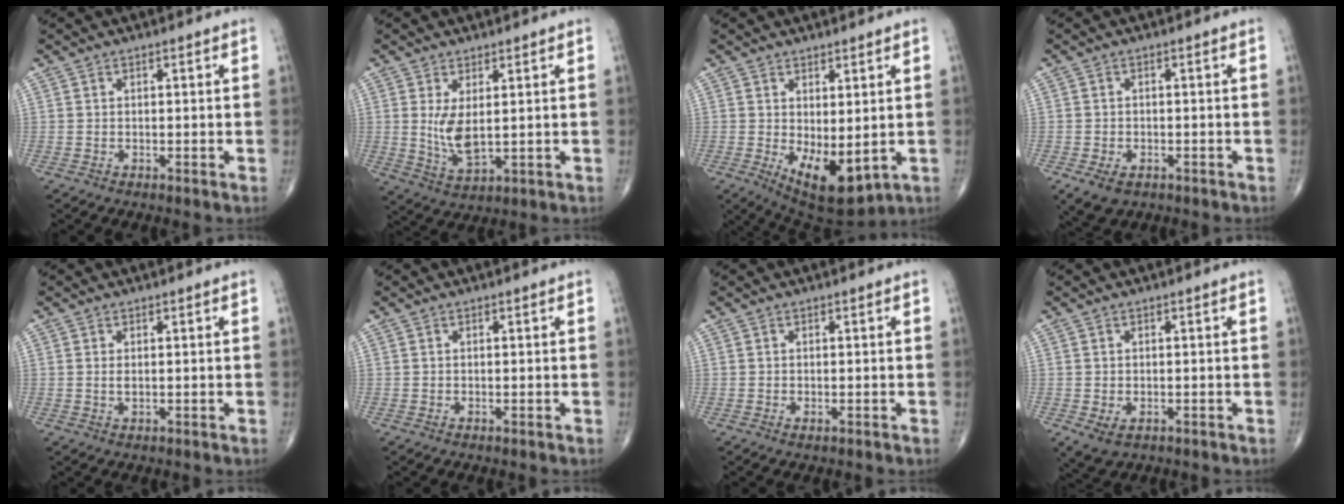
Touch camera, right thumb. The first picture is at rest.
{"total": 4.2, "force": [0.5, 1.8, 3.7], "torque": [-0.071, -0.014, 0.018]}
{"total": 9.9, "force": [-1.3, 4.5, 8.7], "torque": [-0.124, -0.020, 0.001]}
{"total": 5.0, "force": [-2.5, 3.1, 2.9], "torque": [-0.053, 0.000, -0.035]}
{"total": 1.0, "force": [0.2, 0.4, 0.9], "torque": [-0.015, -0.003, 0.006]}
{"total": 0.0}
{"total": 0.7, "force": [-0.3, 0.3, 0.6], "torque": [-0.009, -0.002, -0.004]}
{"total": 3.8, "force": [-1.2, 2.4, 2.7], "torque": [-0.055, -0.005, -0.010]}